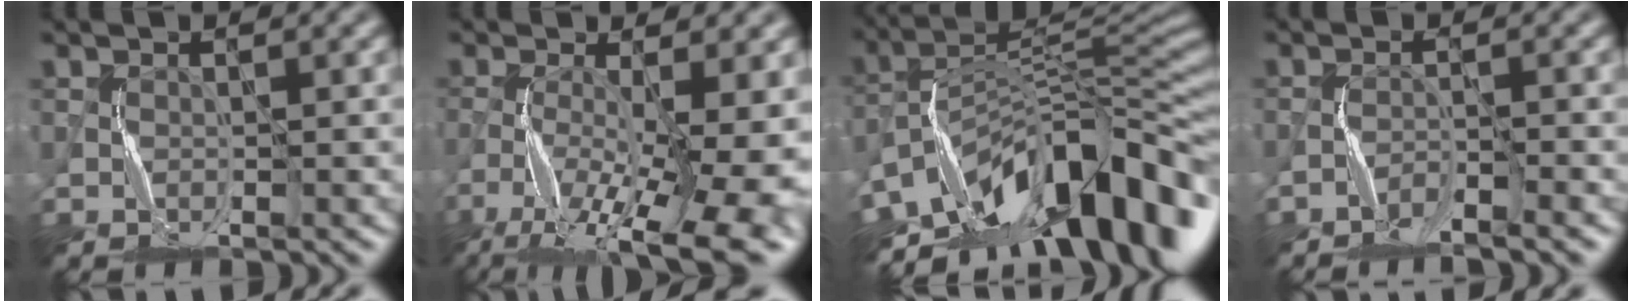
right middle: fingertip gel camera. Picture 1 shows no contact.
{"total": 11.0, "force": [-4.3, 3.6, 9.5], "torque": [-0.190, -0.016, -0.074]}
{"total": 14.9, "force": [-8.5, 6.5, 10.4], "torque": [-0.184, 0.025, -0.149]}
{"total": 1.8, "force": [-1.6, -0.1, 0.7], "torque": [-0.014, 0.002, -0.036]}